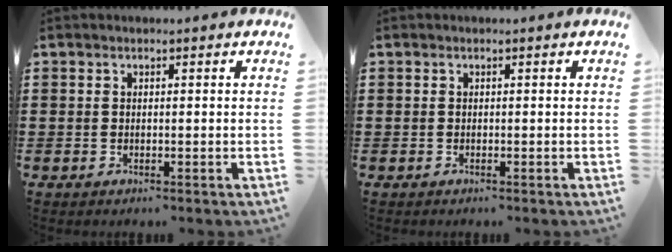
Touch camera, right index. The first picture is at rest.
{"total": 0.0}